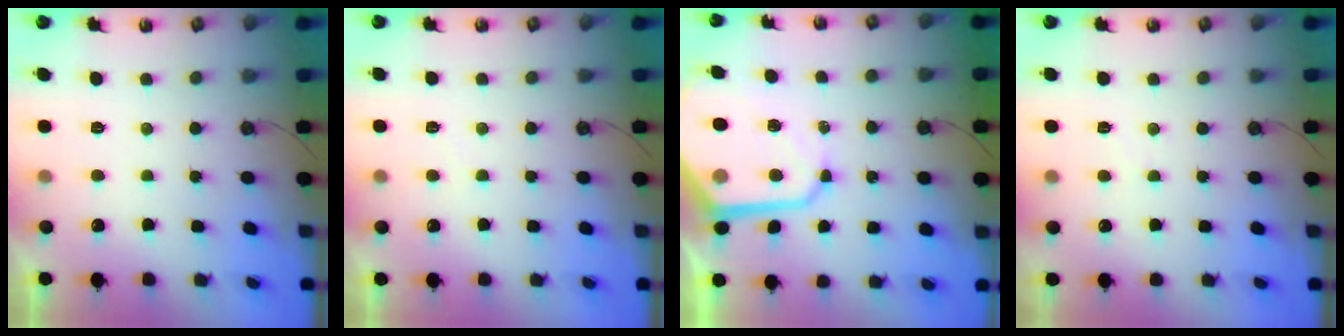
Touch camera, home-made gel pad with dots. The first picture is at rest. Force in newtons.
{"total": 3.1, "press": 3.1, "slide": 0.4}
{"total": 13.8, "press": 13.7, "slide": 1.2}
{"total": 2.5, "press": 2.4, "slide": 0.4}